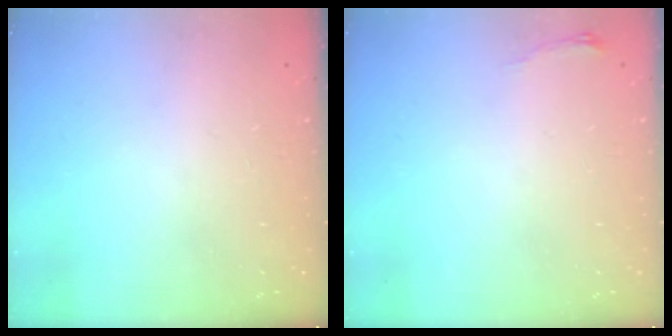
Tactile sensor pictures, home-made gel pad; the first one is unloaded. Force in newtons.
{"total": 3.6, "press": 3.6, "slide": 0.5}